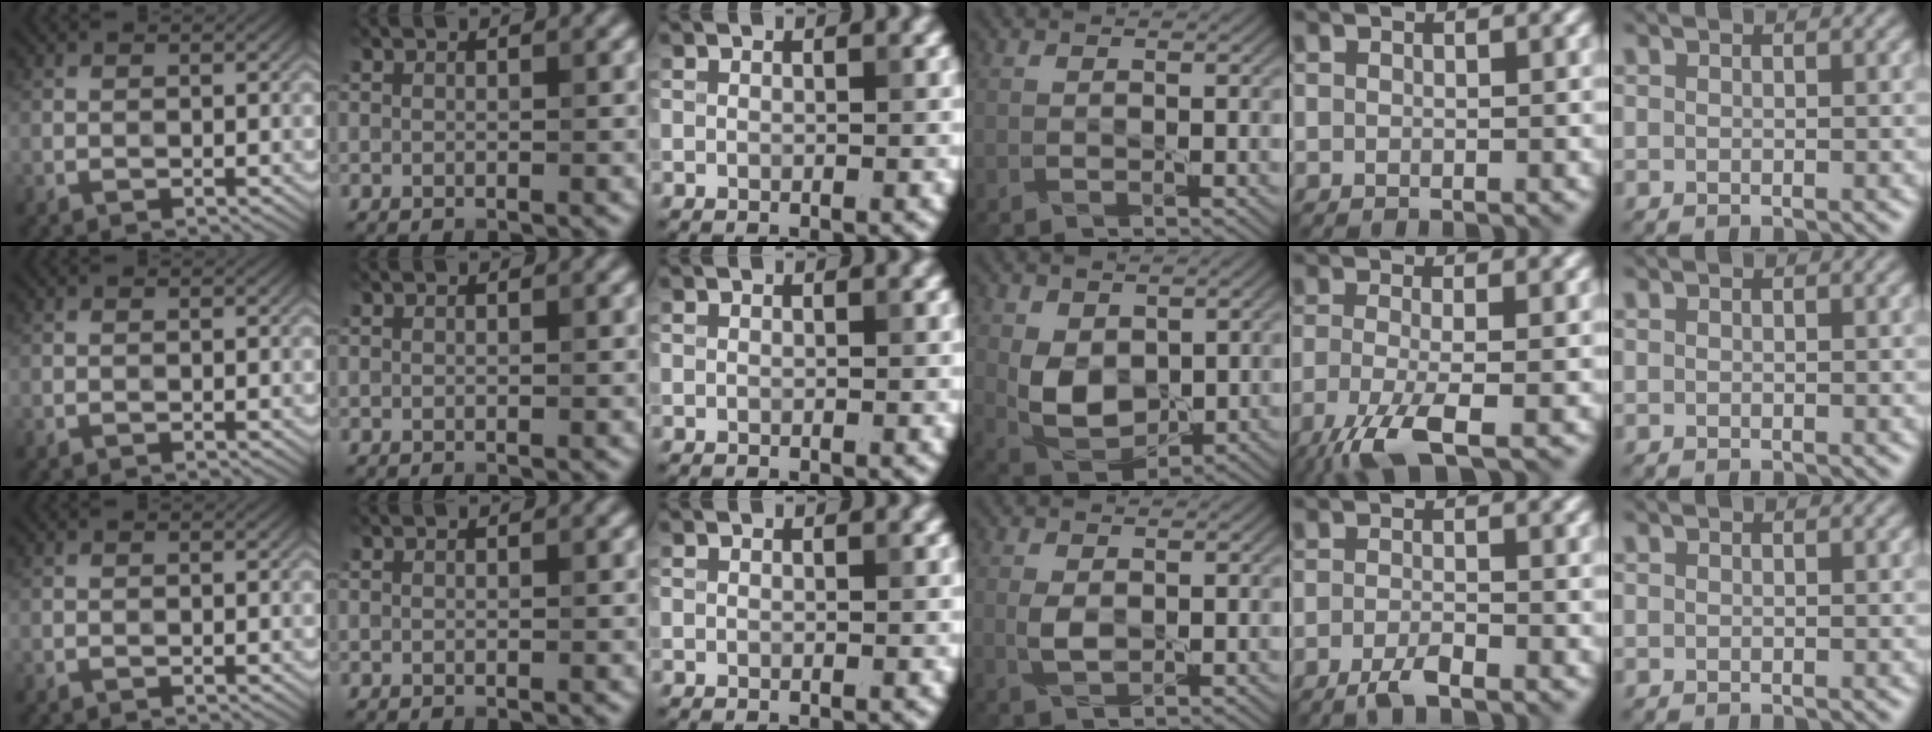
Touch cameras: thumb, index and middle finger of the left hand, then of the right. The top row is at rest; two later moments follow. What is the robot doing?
{"motion": "squeeze", "object": "tweezer"}